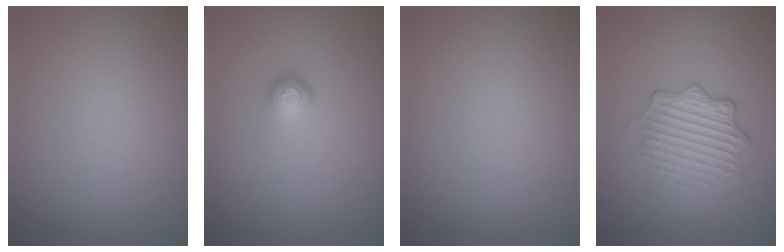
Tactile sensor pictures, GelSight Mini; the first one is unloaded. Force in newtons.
{"total": 1.2, "press": 0.9, "slide": 0.7}
{"total": 0.0}
{"total": 4.8, "press": 3.3, "slide": 3.4}